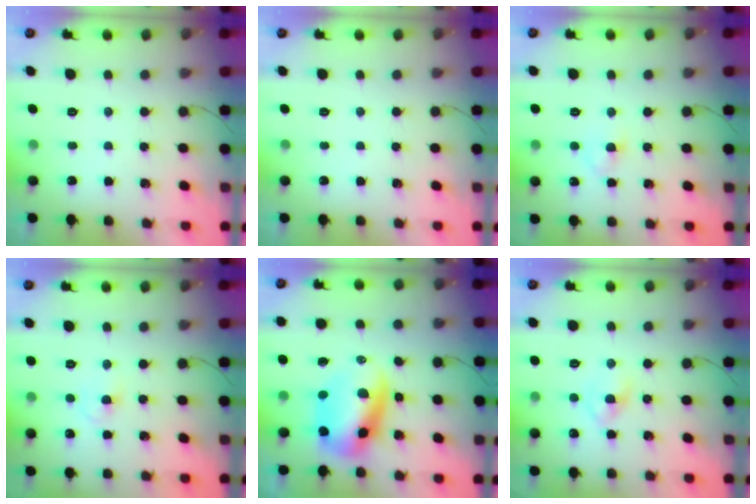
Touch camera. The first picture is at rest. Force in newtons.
{"total": 0.0}
{"total": 2.5, "press": 2.2, "slide": 1.1}
{"total": 2.2, "press": 2.0, "slide": 0.9}
{"total": 11.2, "press": 10.8, "slide": 3.0}
{"total": 2.9, "press": 2.6, "slide": 1.3}